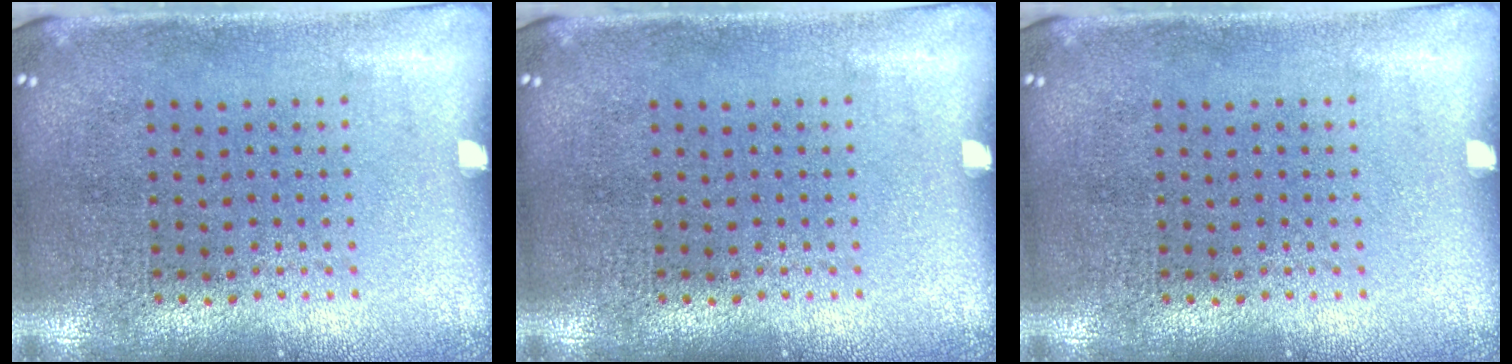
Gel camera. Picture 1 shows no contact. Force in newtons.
{"total": 0.0}
{"total": 0.0}